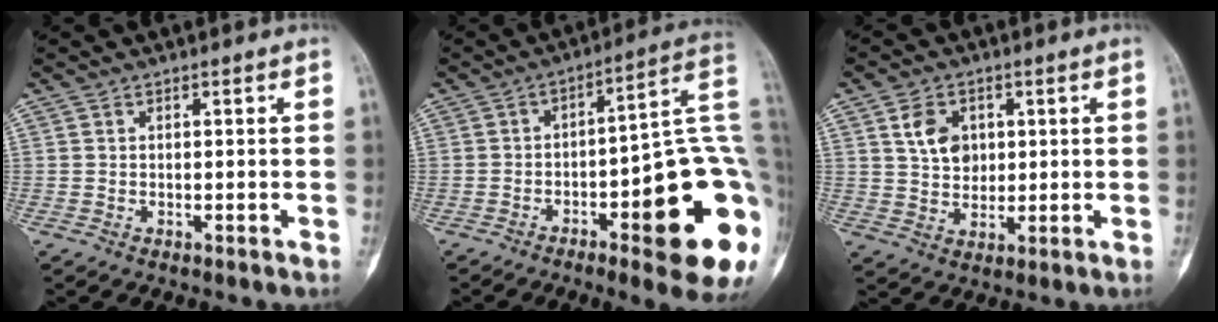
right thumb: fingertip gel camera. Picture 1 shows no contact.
{"total": 23.9, "force": [-5.4, 6.0, 22.5], "torque": [-0.248, 0.022, -0.065]}
{"total": 6.8, "force": [2.3, 5.0, 4.0], "torque": [-0.048, -0.014, 0.043]}